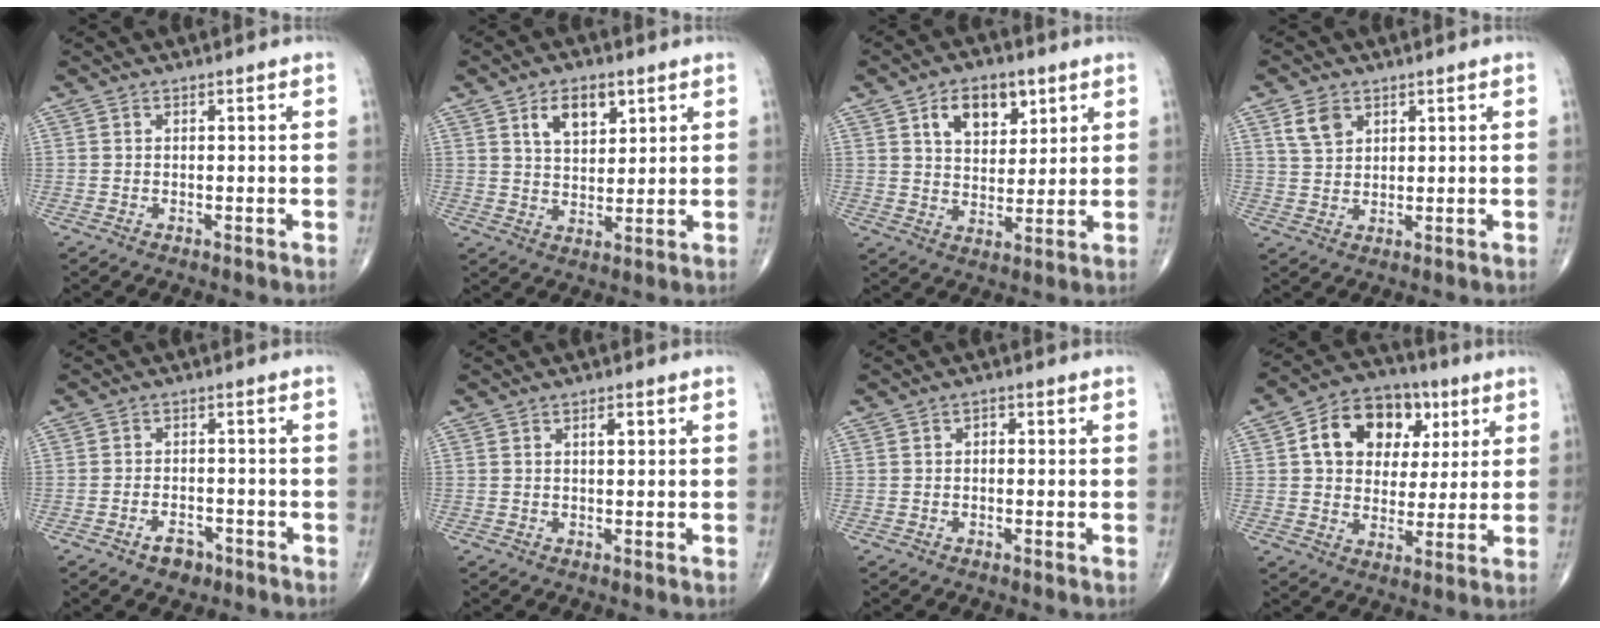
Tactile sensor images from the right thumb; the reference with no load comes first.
{"total": 7.8, "force": [3.8, 4.3, 5.2], "torque": [-0.066, -0.019, 0.066]}
{"total": 10.1, "force": [4.7, 6.1, 6.5], "torque": [-0.071, -0.020, 0.077]}
{"total": 4.7, "force": [2.4, 3.1, 2.4], "torque": [-0.036, -0.009, 0.052]}
{"total": 3.8, "force": [-2.5, 2.2, 1.8], "torque": [-0.019, 0.017, -0.035]}
{"total": 1.7, "force": [0.5, 0.7, 1.4], "torque": [-0.020, 0.000, 0.006]}
{"total": 1.3, "force": [-0.1, 0.9, 0.9], "torque": [-0.003, 0.005, -0.007]}
{"total": 15.2, "force": [4.5, 11.4, 9.0], "torque": [-0.108, 0.005, 0.066]}